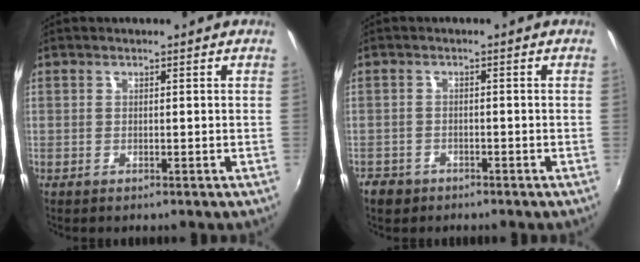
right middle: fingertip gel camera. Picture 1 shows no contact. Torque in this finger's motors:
{"motor_torque": [0.41, -0.36, 0.00, 0.01]}